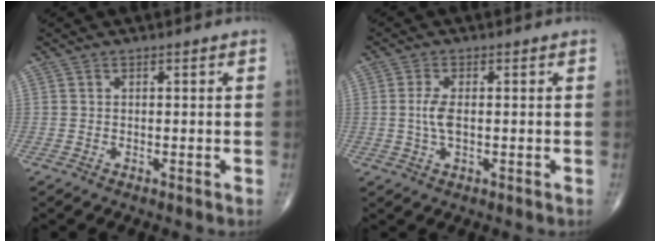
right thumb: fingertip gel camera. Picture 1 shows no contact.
{"total": 3.9, "force": [0.0, 1.7, 3.5], "torque": [-0.079, 0.001, -0.001]}